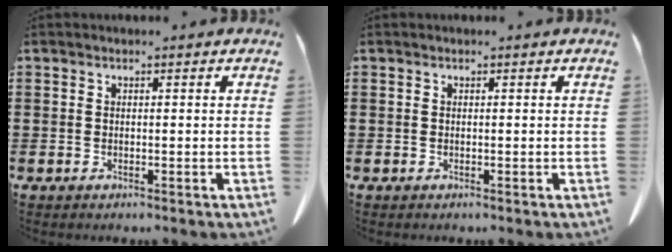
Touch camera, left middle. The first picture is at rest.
{"total": 0.0}